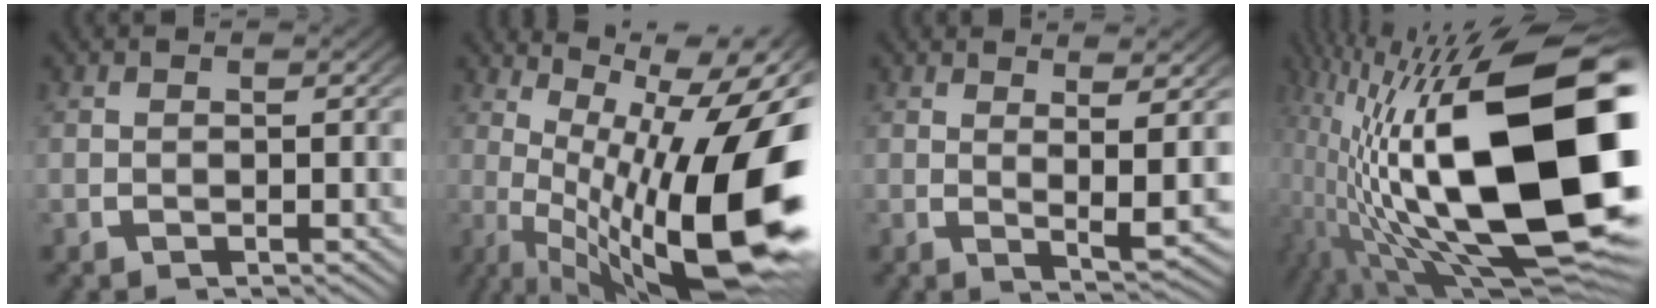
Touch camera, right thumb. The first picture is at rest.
{"total": 19.9, "force": [-1.0, 10.2, 17.0], "torque": [-0.255, -0.051, 0.018]}
{"total": 4.2, "force": [1.3, 0.7, 3.9], "torque": [-0.069, -0.012, 0.028]}
{"total": 27.4, "force": [-4.0, 13.2, 23.7], "torque": [-0.411, -0.086, -0.009]}